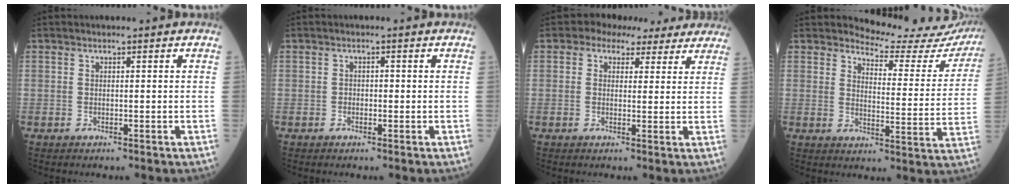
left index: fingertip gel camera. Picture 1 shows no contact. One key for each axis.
{"total": 0.9, "fx": -0.2, "fy": 0.7, "fz": 0.5, "tx": -0.005, "ty": 0.003, "tz": -0.007}
{"total": 6.9, "fx": 5.8, "fy": 3.5, "fz": 1.7, "tx": 0.001, "ty": 0.015, "tz": 0.055}
{"total": 16.5, "fx": 16.3, "fy": 2.0, "fz": 2.1, "tx": -0.012, "ty": -0.100, "tz": 0.170}